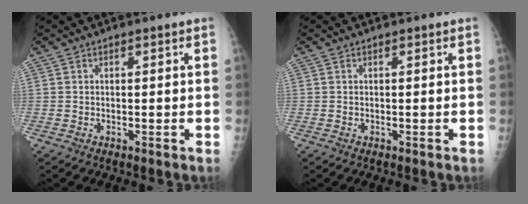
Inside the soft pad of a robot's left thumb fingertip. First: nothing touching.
{"total": 0.0}